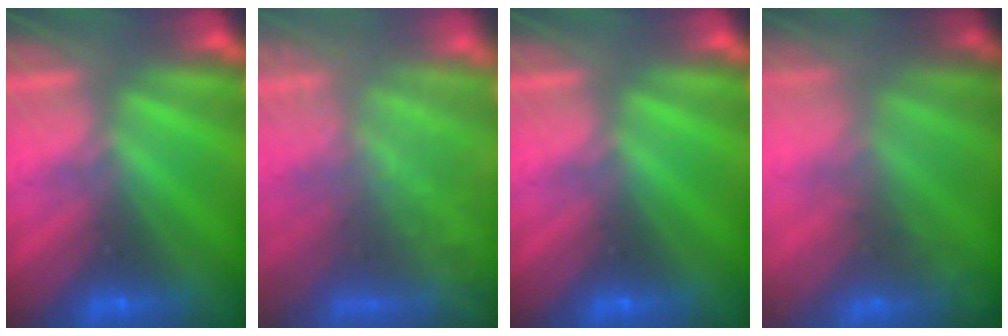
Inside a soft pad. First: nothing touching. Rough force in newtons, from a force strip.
{"total": 10.7}
{"total": 0.0}
{"total": 7.6}